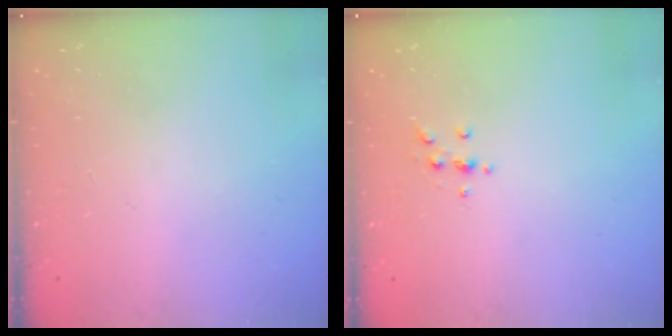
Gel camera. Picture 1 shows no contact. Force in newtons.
{"total": 3.8, "press": 3.6, "slide": 1.2}